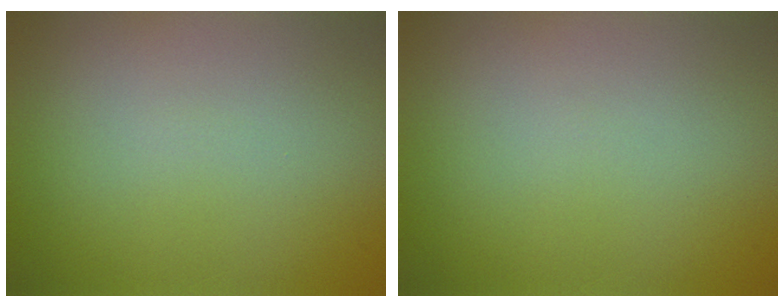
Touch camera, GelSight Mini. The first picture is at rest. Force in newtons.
{"total": 0.0}